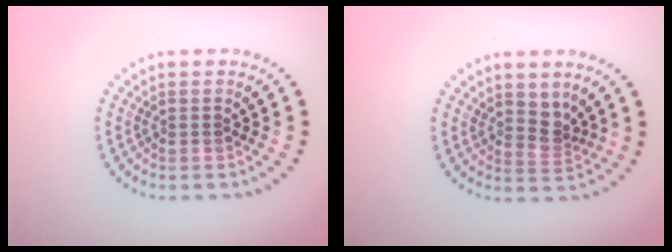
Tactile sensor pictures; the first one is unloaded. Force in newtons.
{"total": 2.1, "press": 1.5, "slide": 1.4}